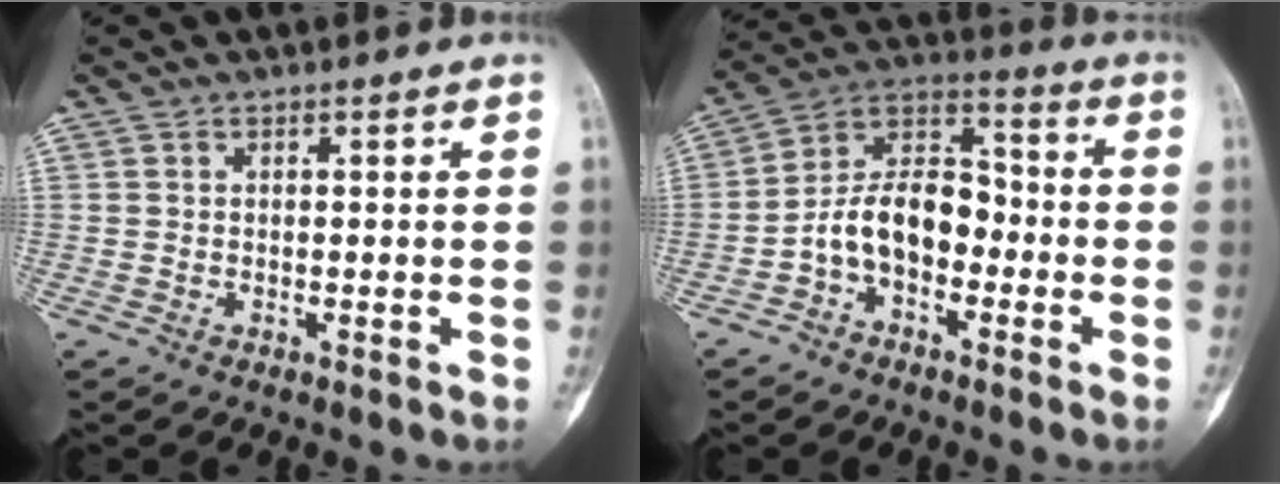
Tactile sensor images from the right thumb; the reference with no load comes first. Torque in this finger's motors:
{"motor_torque": [-0.17, 0.84, 0.81, -0.87, 0.08]}